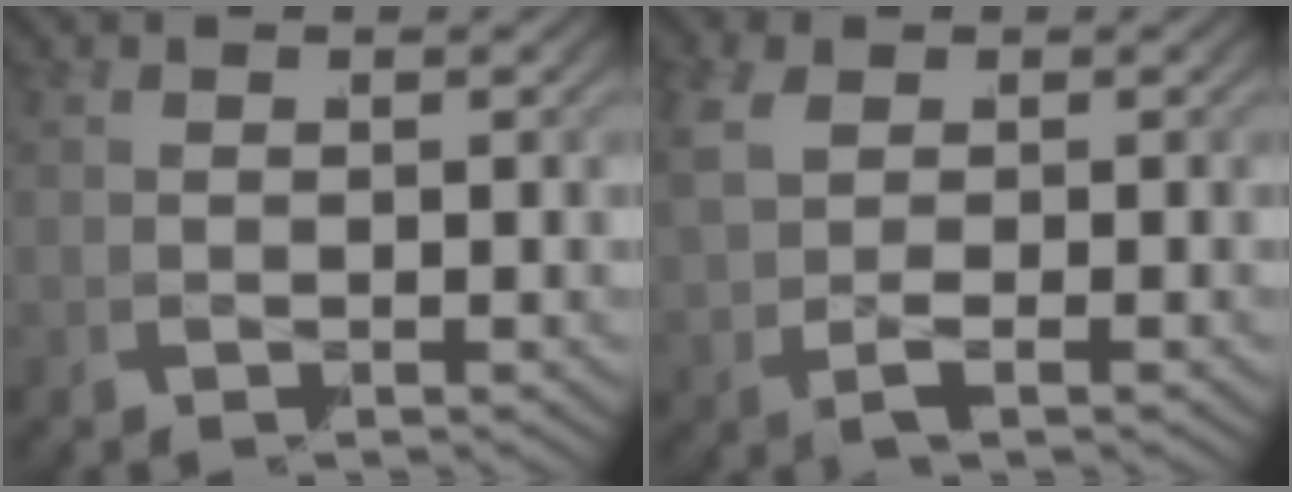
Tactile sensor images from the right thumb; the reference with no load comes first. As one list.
[{"total": 2.5, "force": [0.6, 1.8, 1.6], "torque": [-0.038, -0.001, 0.012]}]